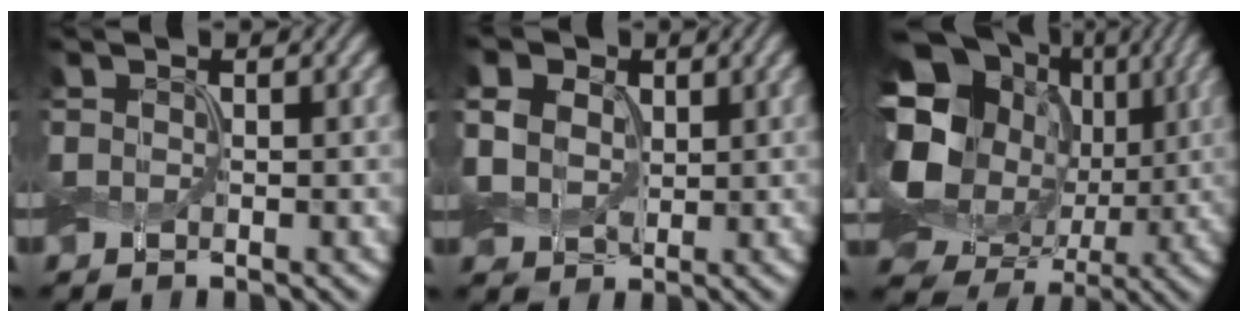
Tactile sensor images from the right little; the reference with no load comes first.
{"total": 7.0, "force": [1.7, 5.6, 3.9], "torque": [-0.100, 0.029, 0.012]}
{"total": 20.3, "force": [1.8, 17.1, 10.9], "torque": [-0.238, 0.024, 0.024]}